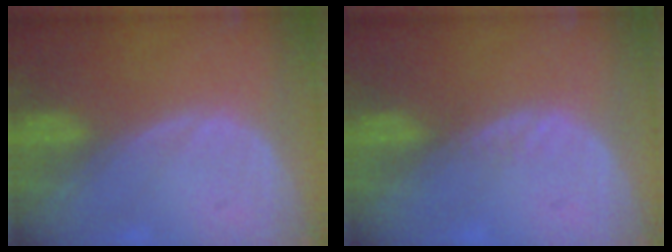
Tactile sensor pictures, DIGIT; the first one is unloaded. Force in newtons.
{"total": 1.2, "press": 0.9, "slide": 0.8}